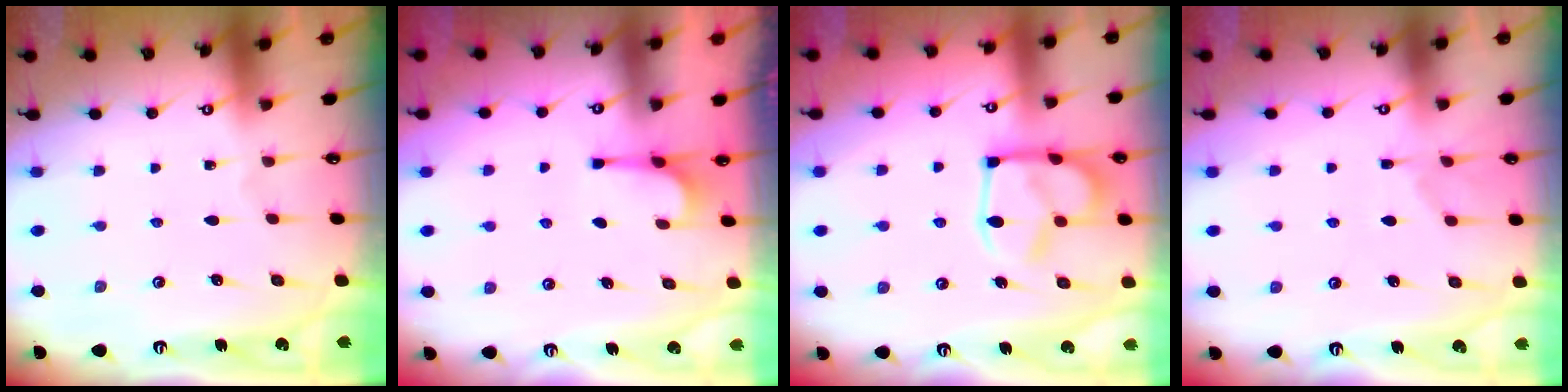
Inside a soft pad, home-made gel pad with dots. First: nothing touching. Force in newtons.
{"total": 4.2, "press": 4.1, "slide": 0.7}
{"total": 14.1, "press": 14.1, "slide": 1.0}
{"total": 1.6, "press": 1.2, "slide": 1.2}